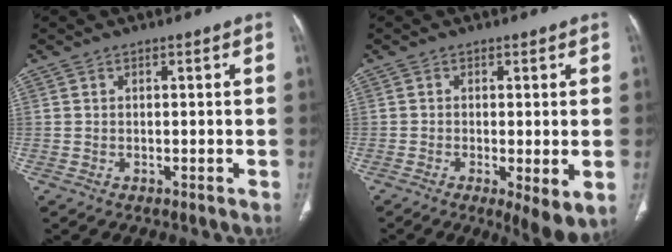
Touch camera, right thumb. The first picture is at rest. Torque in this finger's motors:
{"motor_torque": [-0.44, 0.09, -0.26, 0.08, -0.07]}